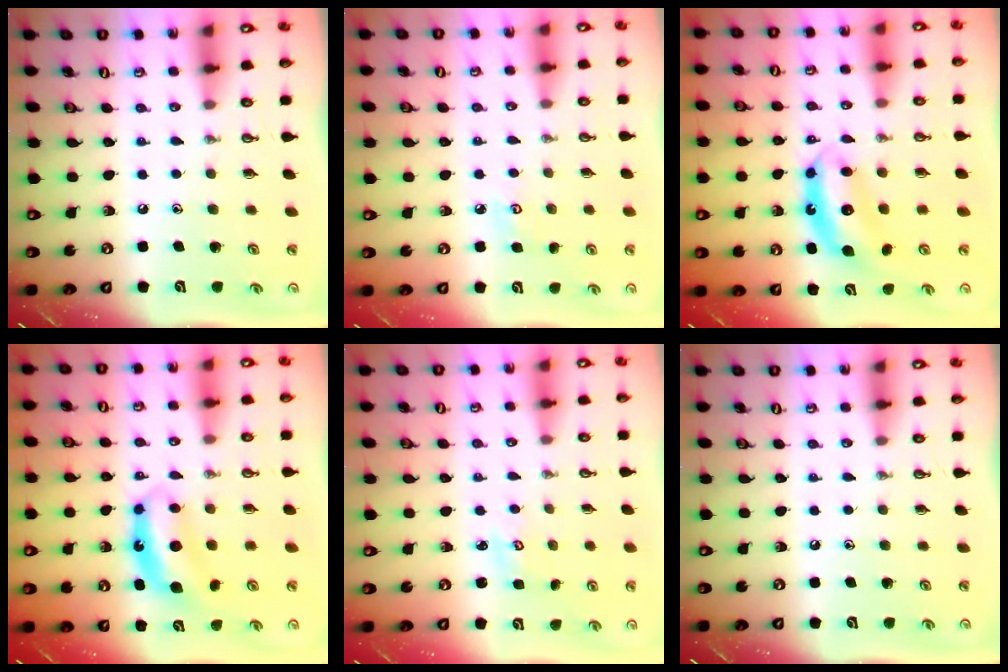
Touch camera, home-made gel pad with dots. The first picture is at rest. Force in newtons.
{"total": 4.4, "press": 4.4, "slide": 0.4}
{"total": 6.6, "press": 6.6, "slide": 0.4}
{"total": 6.8, "press": 6.8, "slide": 0.2}
{"total": 1.9, "press": 1.9, "slide": 0.2}
{"total": 0.0}